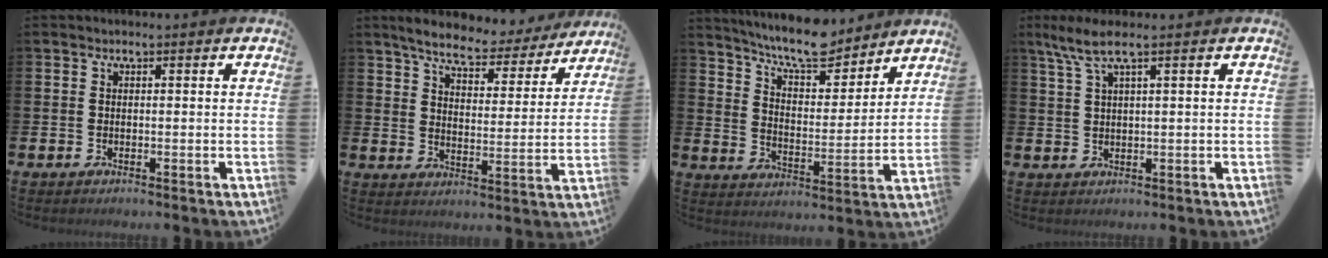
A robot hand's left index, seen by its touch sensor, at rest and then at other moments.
{"total": 6.8, "force": [6.3, 1.3, 2.0], "torque": [-0.066, -0.040, 0.107]}
{"total": 9.3, "force": [8.5, 1.7, 3.2], "torque": [-0.079, -0.052, 0.151]}
{"total": 4.5, "force": [2.7, 0.6, 3.6], "torque": [-0.077, 0.004, 0.048]}